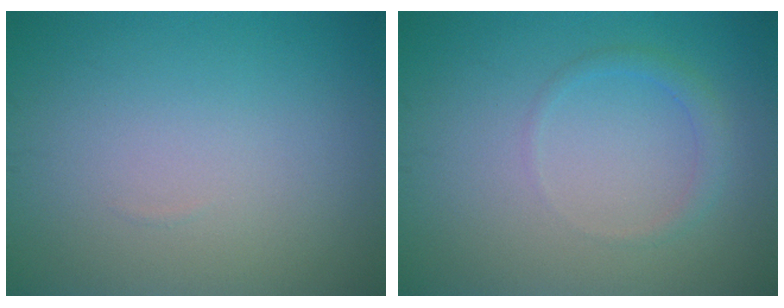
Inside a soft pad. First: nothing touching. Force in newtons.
{"total": 1.4, "press": 1.4, "slide": 0.1}